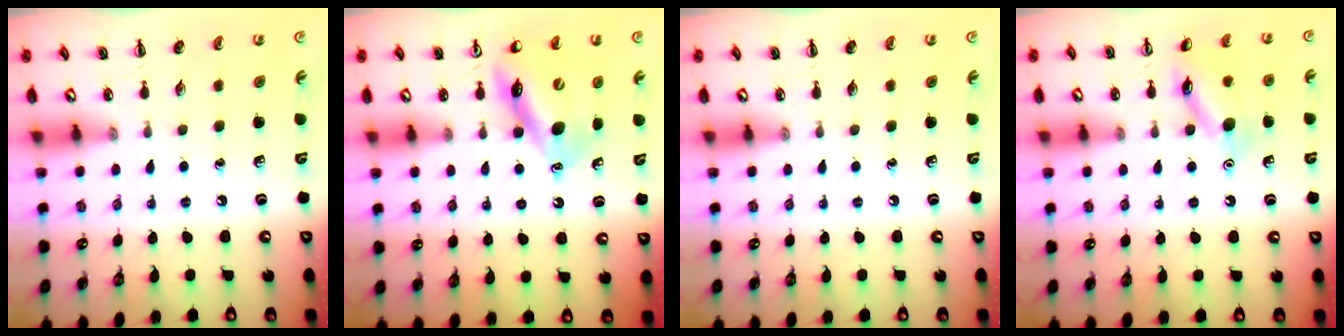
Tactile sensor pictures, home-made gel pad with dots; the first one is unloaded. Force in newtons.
{"total": 11.0, "press": 10.4, "slide": 3.5}
{"total": 0.0}
{"total": 11.9, "press": 11.9, "slide": 0.6}